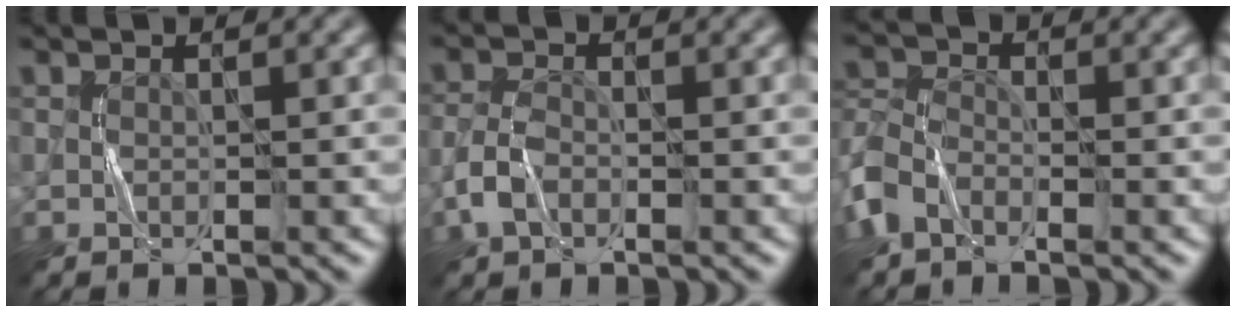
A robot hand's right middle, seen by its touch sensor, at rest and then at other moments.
{"total": 2.5, "force": [-1.3, 1.4, 1.6], "torque": [-0.034, 0.004, -0.032]}
{"total": 4.1, "force": [-2.6, 2.2, 2.3], "torque": [-0.055, 0.001, -0.070]}